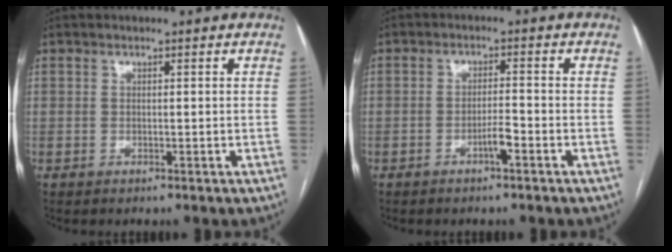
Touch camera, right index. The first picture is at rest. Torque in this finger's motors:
{"motor_torque": [0.83, 0.06, 0.41, 0.13]}